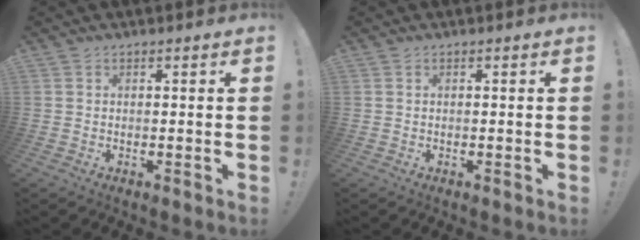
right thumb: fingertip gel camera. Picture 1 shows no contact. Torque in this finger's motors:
{"motor_torque": [-0.13, 0.41, -0.06, 0.18, 0.00]}